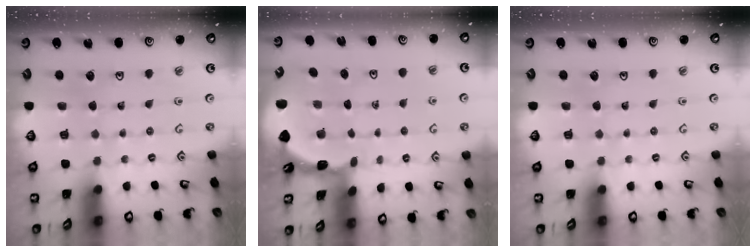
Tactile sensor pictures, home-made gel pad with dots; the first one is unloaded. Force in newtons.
{"total": 1.8, "press": 1.8, "slide": 0.1}
{"total": 0.0}